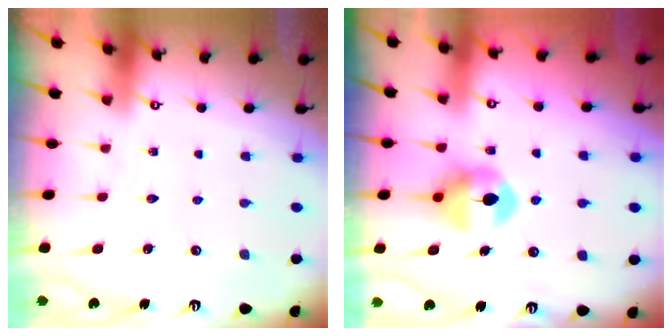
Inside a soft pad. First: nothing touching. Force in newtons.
{"total": 9.2, "press": 9.2, "slide": 0.6}